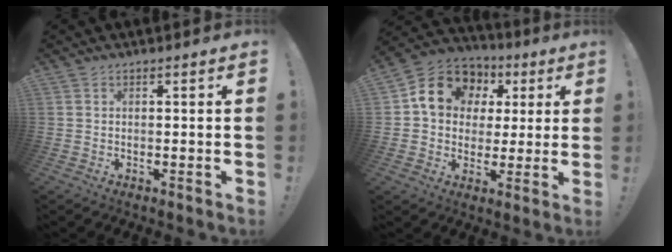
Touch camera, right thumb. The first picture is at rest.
{"total": 15.1, "force": [5.4, 12.1, 7.4], "torque": [-0.105, -0.014, 0.105]}